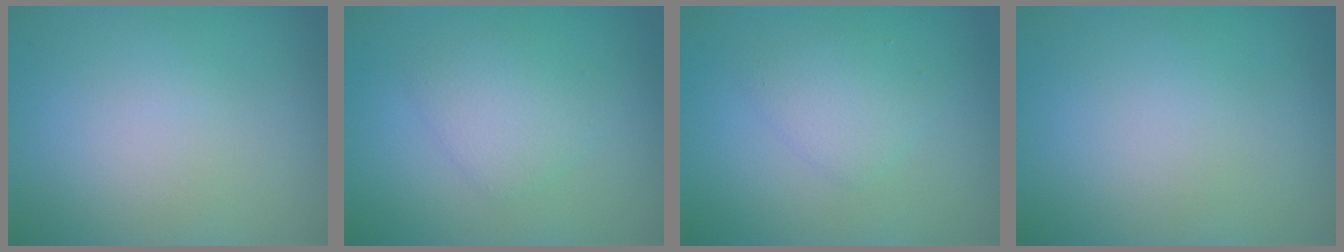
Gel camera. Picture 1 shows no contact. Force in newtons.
{"total": 2.2, "press": 2.2, "slide": 0.1}
{"total": 1.9, "press": 1.9, "slide": 0.2}
{"total": 0.0}